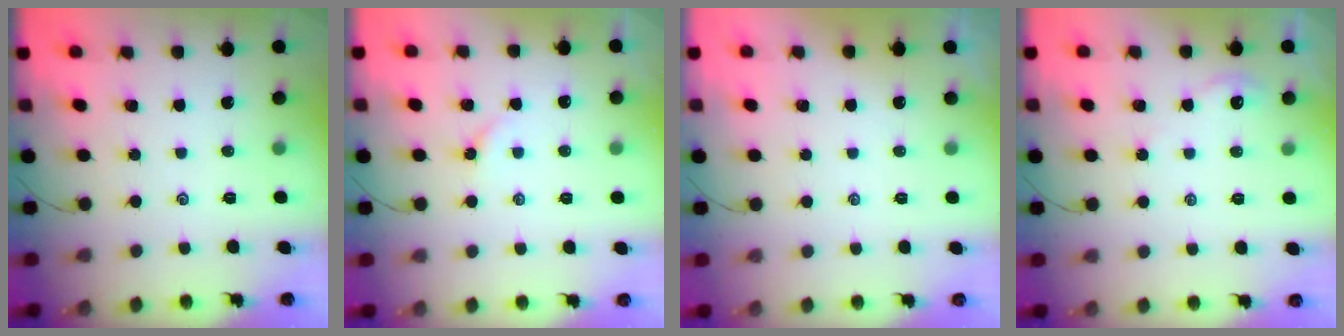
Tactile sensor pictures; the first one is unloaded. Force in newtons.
{"total": 1.8, "press": 1.8, "slide": 0.4}
{"total": 1.2, "press": 1.2, "slide": 0.3}
{"total": 1.9, "press": 1.9, "slide": 0.4}